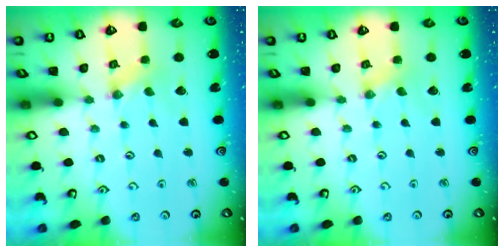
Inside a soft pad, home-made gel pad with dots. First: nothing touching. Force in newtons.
{"total": 0.0}